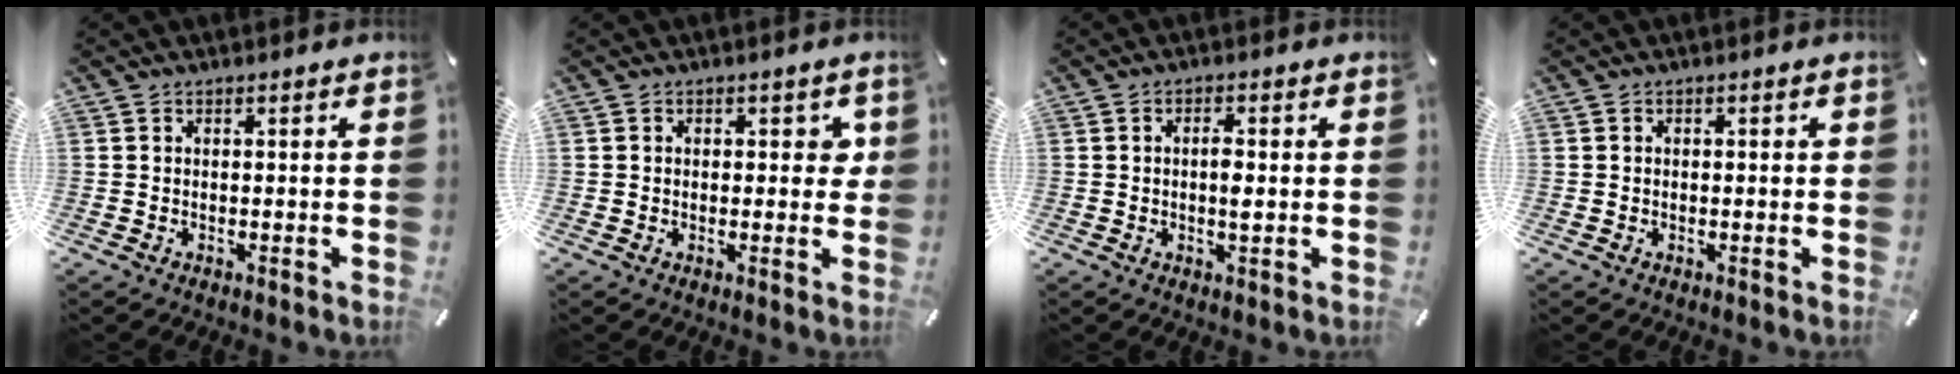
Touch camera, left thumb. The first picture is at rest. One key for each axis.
{"total": 3.0, "fx": 0.4, "fy": 2.2, "fz": 2.1, "tx": -0.008, "ty": -0.002, "tz": -0.002}
{"total": 3.2, "fx": 0.1, "fy": 1.2, "fz": 2.9, "tx": -0.049, "ty": 0.000, "tz": -0.002}
{"total": 0.7, "fx": -0.1, "fy": 0.7, "fz": 0.3, "tx": -0.004, "ty": 0.004, "tz": -0.003}